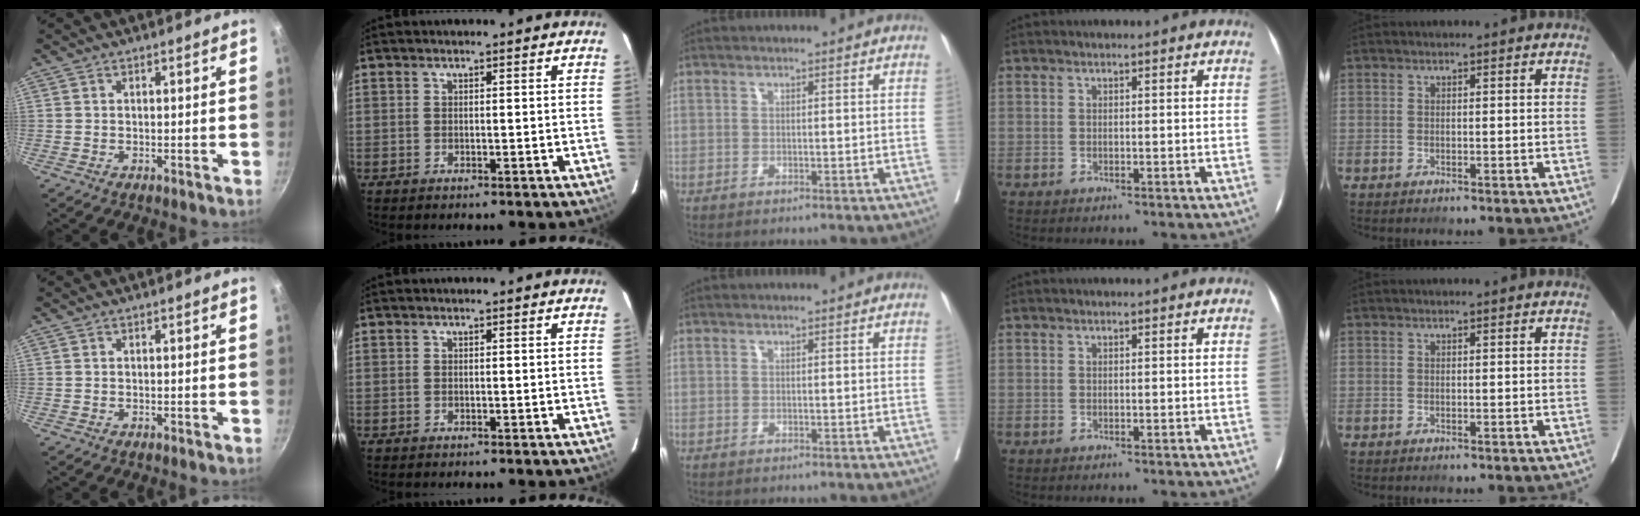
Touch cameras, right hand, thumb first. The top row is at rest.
{}